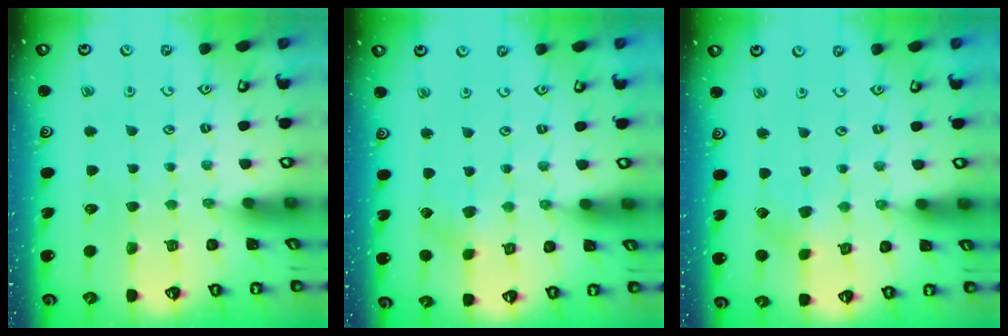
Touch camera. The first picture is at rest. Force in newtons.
{"total": 2.5, "press": 2.5, "slide": 0.4}
{"total": 2.5, "press": 2.5, "slide": 0.4}